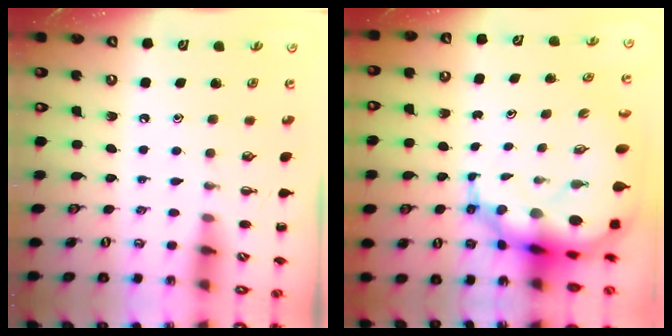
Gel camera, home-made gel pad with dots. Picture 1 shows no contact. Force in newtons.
{"total": 13.0, "press": 12.6, "slide": 3.4}